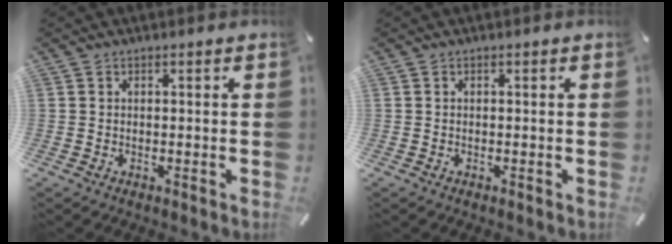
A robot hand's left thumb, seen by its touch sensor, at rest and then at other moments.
{"total": 0.0}